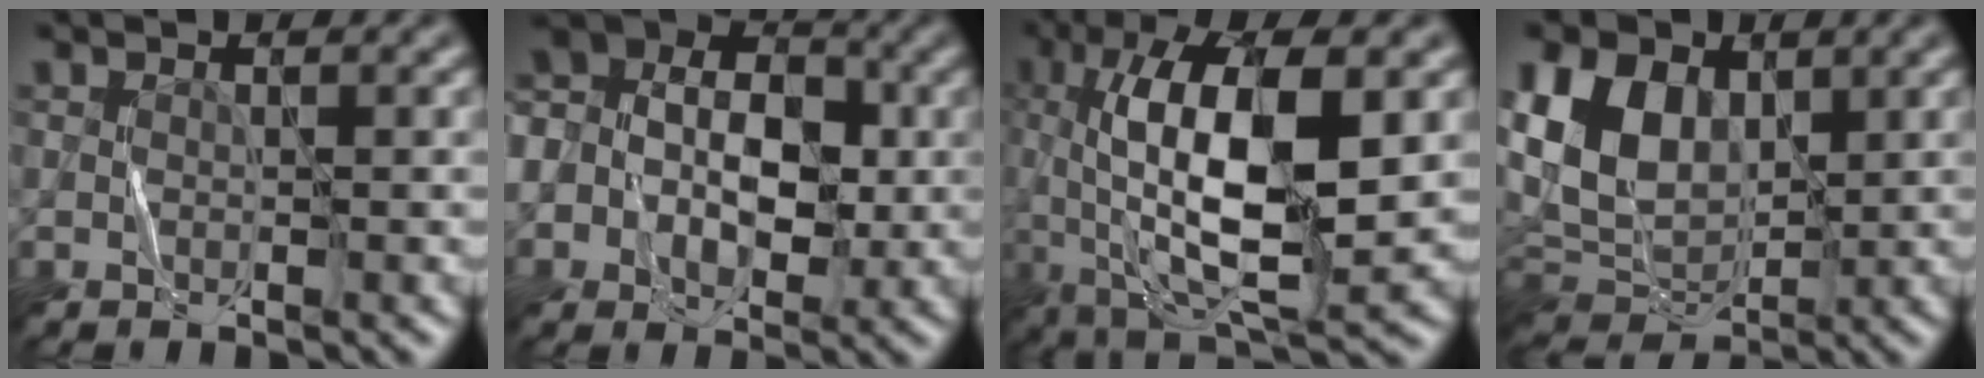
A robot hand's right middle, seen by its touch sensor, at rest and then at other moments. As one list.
[{"total": 9.8, "force": [0.8, 7.2, 6.6], "torque": [-0.102, 0.039, -0.017]}, {"total": 12.5, "force": [0.6, 4.4, 11.7], "torque": [-0.202, 0.004, 0.006]}, {"total": 8.7, "force": [2.1, 6.2, 5.8], "torque": [-0.142, 0.005, 0.034]}]